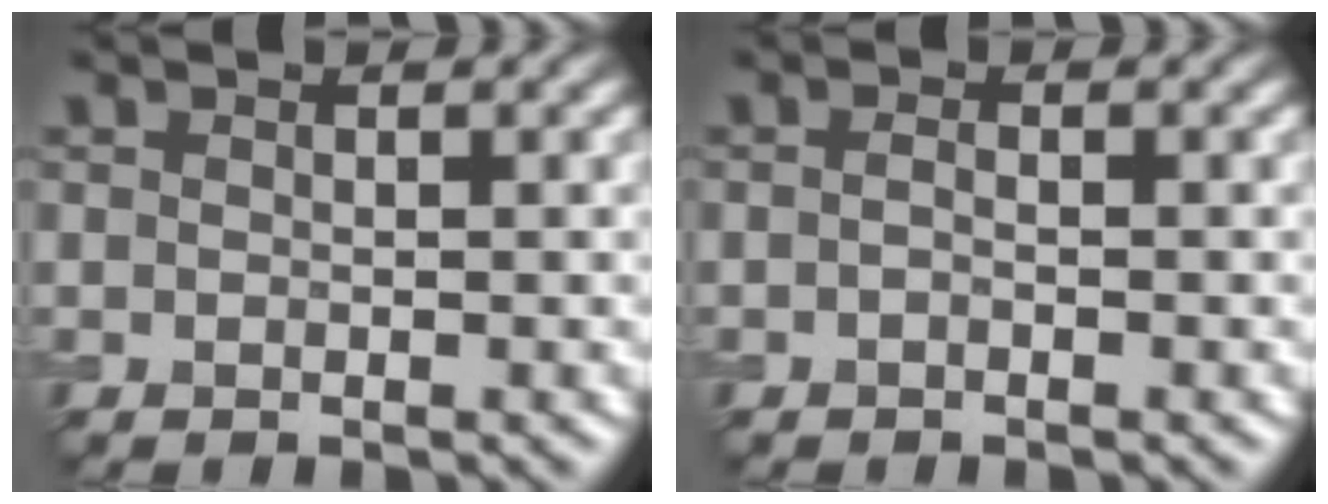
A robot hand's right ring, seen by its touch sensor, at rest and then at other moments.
{"total": 0.6, "force": [-0.3, 0.2, 0.5], "torque": [-0.013, -0.002, -0.007]}